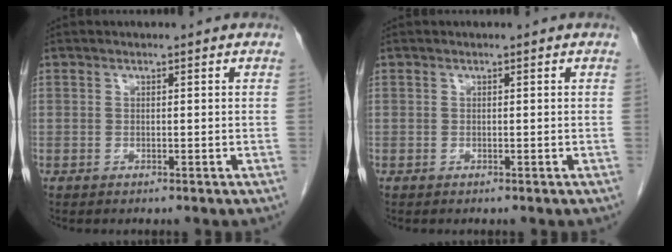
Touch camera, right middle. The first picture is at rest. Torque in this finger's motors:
{"motor_torque": [-0.29, -0.01, -0.05, -0.01]}